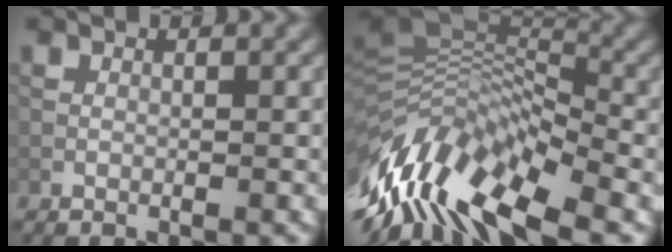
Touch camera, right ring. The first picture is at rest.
{"total": 13.2, "force": [-5.2, 5.9, 10.6], "torque": [-0.220, 0.011, -0.095]}